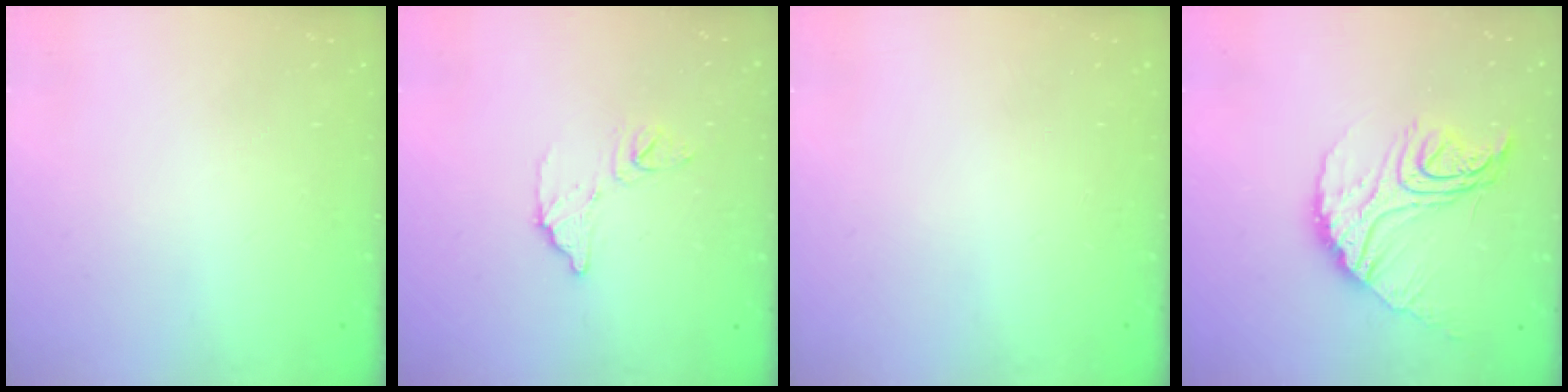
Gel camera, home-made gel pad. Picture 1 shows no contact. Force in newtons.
{"total": 8.8, "press": 8.7, "slide": 0.6}
{"total": 0.0}
{"total": 16.2, "press": 16.2, "slide": 1.2}